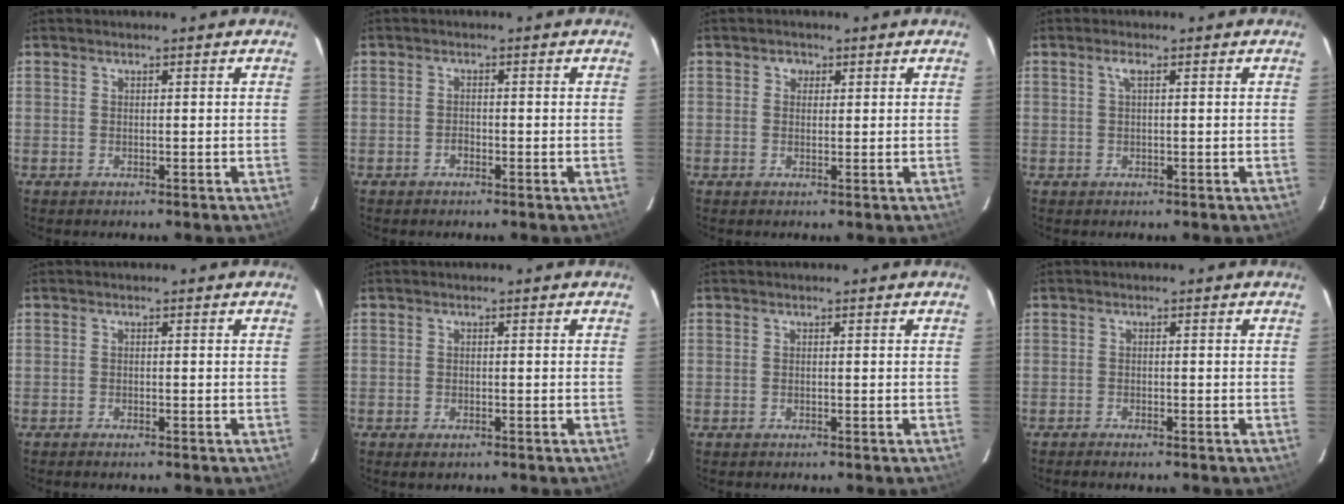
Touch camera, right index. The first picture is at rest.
{"total": 0.9, "force": [-0.7, 0.6, 0.3], "torque": [-0.007, 0.001, -0.011]}
{"total": 1.6, "force": [0.5, 1.5, 0.3], "torque": [-0.003, 0.007, 0.006]}
{"total": 1.3, "force": [0.5, 0.1, 1.2], "torque": [-0.024, 0.004, 0.010]}
{"total": 0.6, "force": [-0.6, 0.1, 0.2], "torque": [-0.005, -0.002, -0.010]}
{"total": 1.0, "force": [-0.6, 0.6, 0.6], "torque": [-0.010, -0.004, -0.010]}
{"total": 0.0}
{"total": 1.3, "force": [-1.2, 0.1, 0.6], "torque": [-0.018, -0.003, -0.021]}